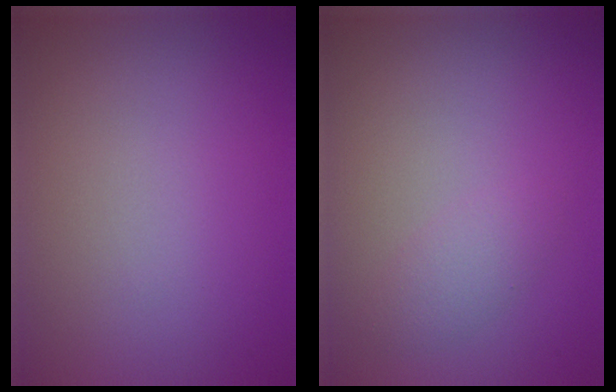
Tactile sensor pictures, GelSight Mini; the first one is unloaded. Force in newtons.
{"total": 1.5, "press": 1.5, "slide": 0.1}